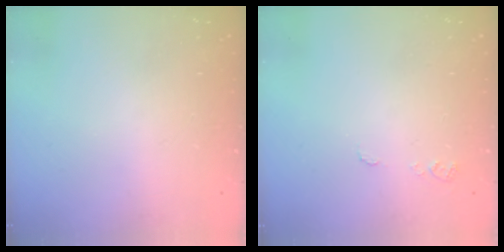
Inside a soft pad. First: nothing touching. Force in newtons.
{"total": 5.3, "press": 5.2, "slide": 0.5}